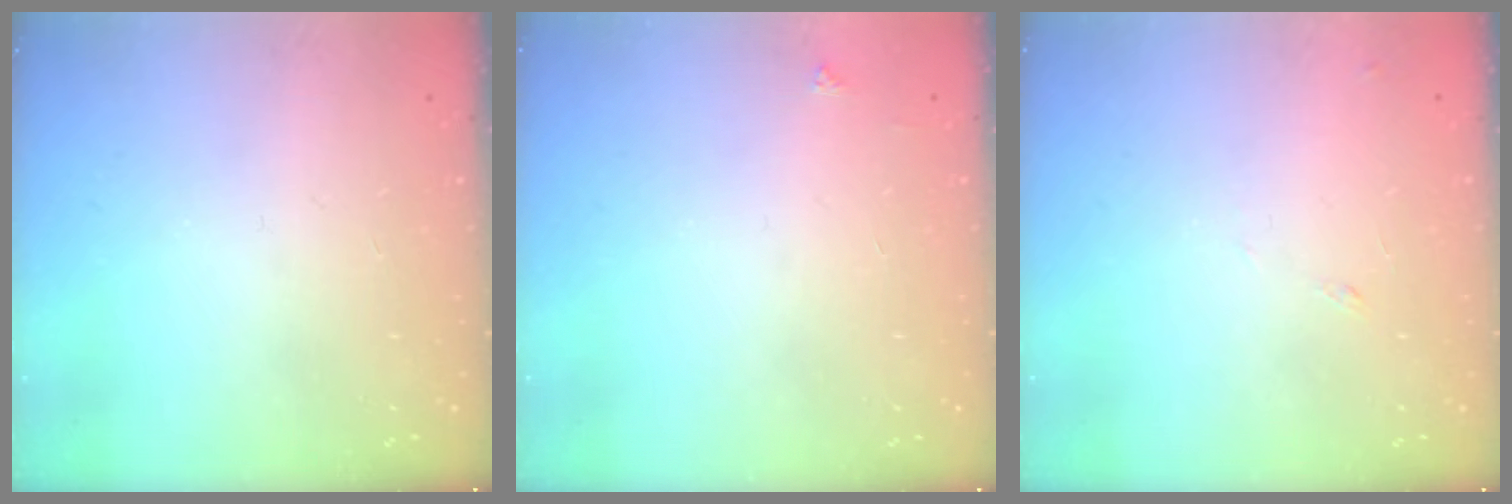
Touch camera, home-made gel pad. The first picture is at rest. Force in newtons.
{"total": 2.1, "press": 2.1, "slide": 0.3}
{"total": 5.8, "press": 5.7, "slide": 0.8}